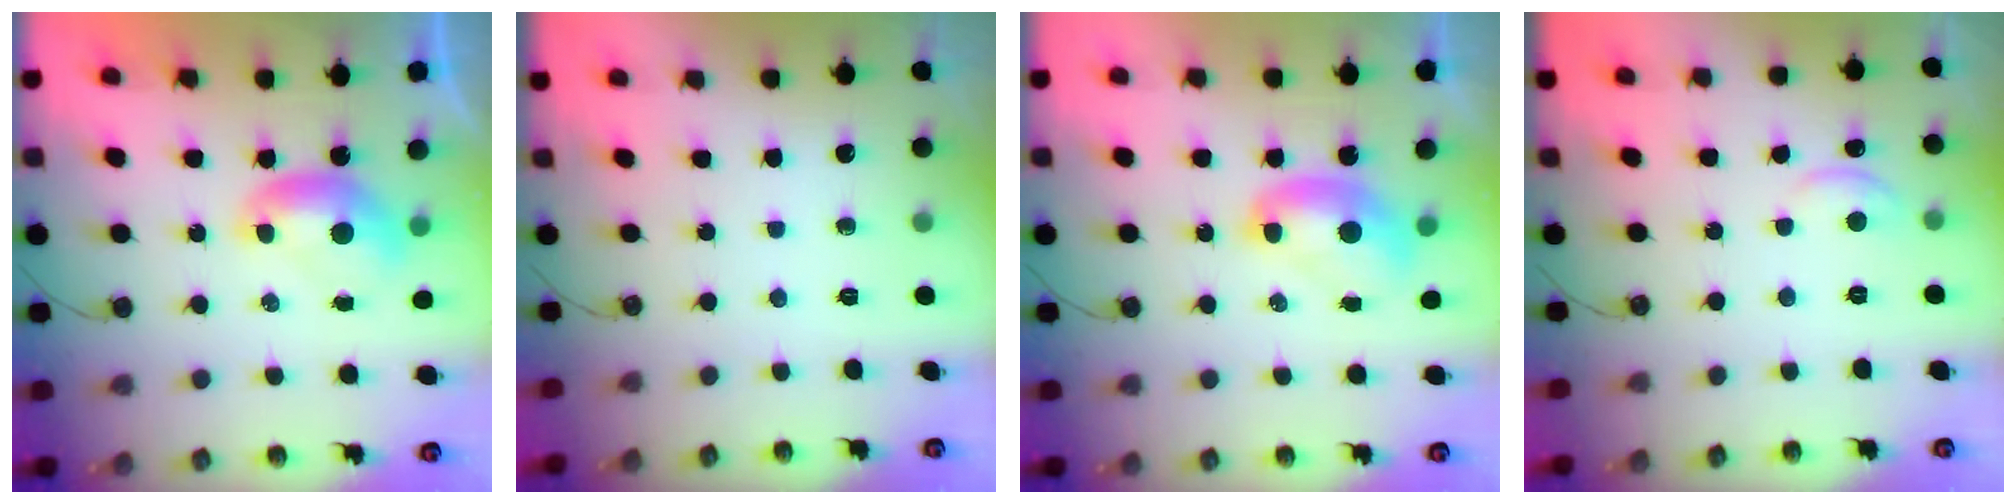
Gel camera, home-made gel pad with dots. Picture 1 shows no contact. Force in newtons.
{"total": 0.0}
{"total": 2.4, "press": 2.4, "slide": 0.2}
{"total": 1.9, "press": 1.9, "slide": 0.4}